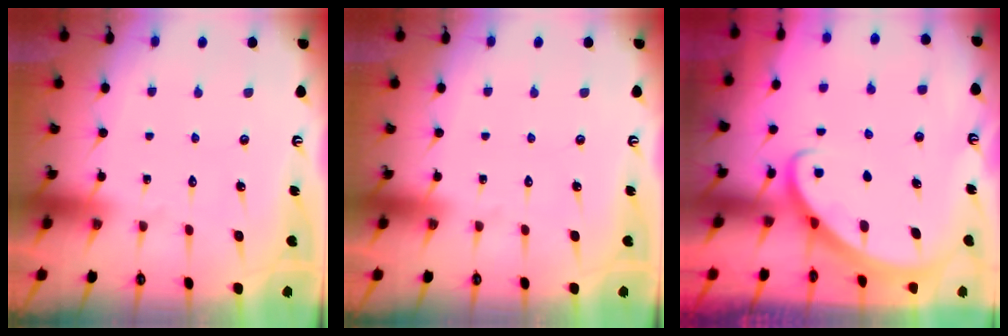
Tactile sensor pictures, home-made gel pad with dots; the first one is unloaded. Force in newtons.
{"total": 0.0}
{"total": 2.7, "press": 2.7, "slide": 0.2}